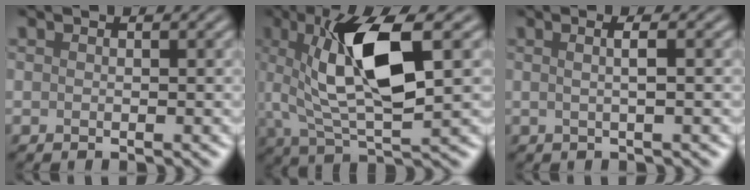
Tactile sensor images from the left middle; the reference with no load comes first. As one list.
[{"total": 9.3, "force": [2.1, 2.8, 8.6], "torque": [-0.155, 0.002, 0.036]}, {"total": 2.6, "force": [0.4, 0.9, 2.4], "torque": [-0.022, 0.004, -0.013]}]